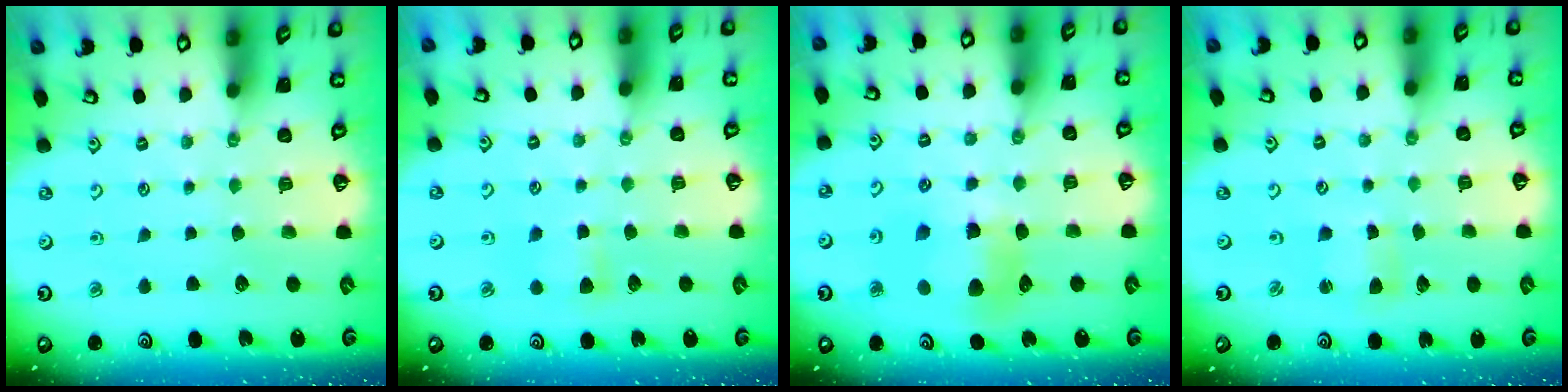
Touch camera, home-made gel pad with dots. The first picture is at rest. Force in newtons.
{"total": 4.5, "press": 4.4, "slide": 0.8}
{"total": 8.6, "press": 8.5, "slide": 1.3}
{"total": 2.4, "press": 2.4, "slide": 0.2}